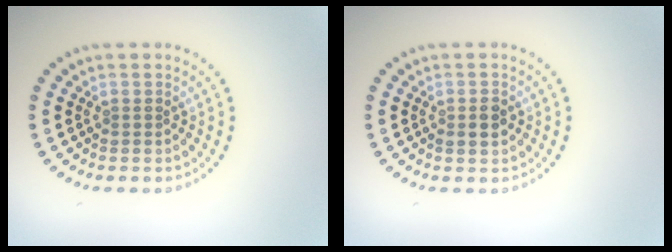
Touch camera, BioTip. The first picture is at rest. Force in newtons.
{"total": 1.3, "press": 1.3, "slide": 0.1}